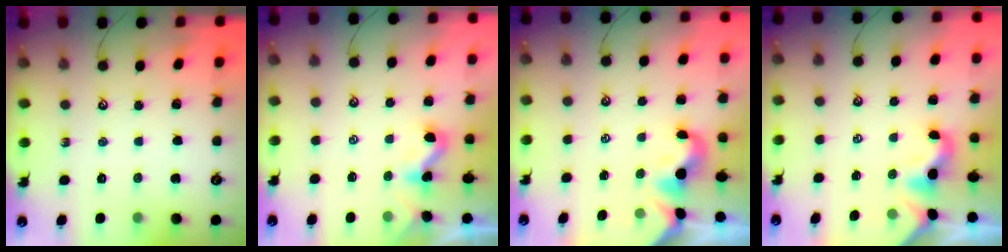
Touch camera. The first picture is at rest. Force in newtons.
{"total": 3.1, "press": 3.0, "slide": 0.3}
{"total": 1.6, "press": 1.5, "slide": 0.4}
{"total": 1.9, "press": 1.8, "slide": 0.5}